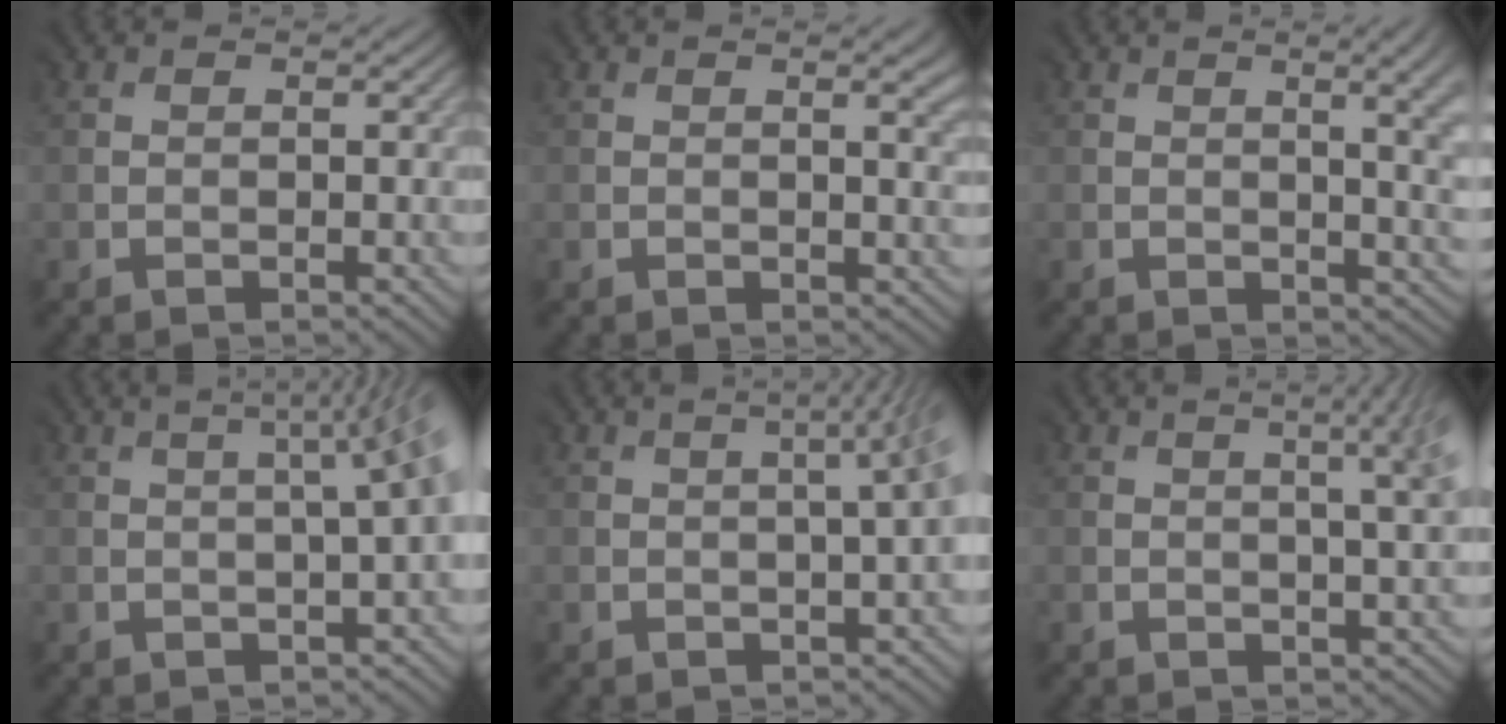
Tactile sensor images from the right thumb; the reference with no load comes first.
{"total": 3.2, "force": [0.7, 1.0, 3.0], "torque": [-0.021, 0.000, 0.008]}
{"total": 8.2, "force": [1.1, 3.3, 7.4], "torque": [-0.053, 0.032, 0.003]}
{"total": 7.3, "force": [0.9, 1.8, 7.0], "torque": [-0.038, 0.054, -0.008]}
{"total": 5.7, "force": [0.3, 1.4, 5.5], "torque": [-0.021, 0.035, -0.014]}
{"total": 5.7, "force": [1.6, 1.5, 5.3], "torque": [-0.035, 0.031, 0.001]}